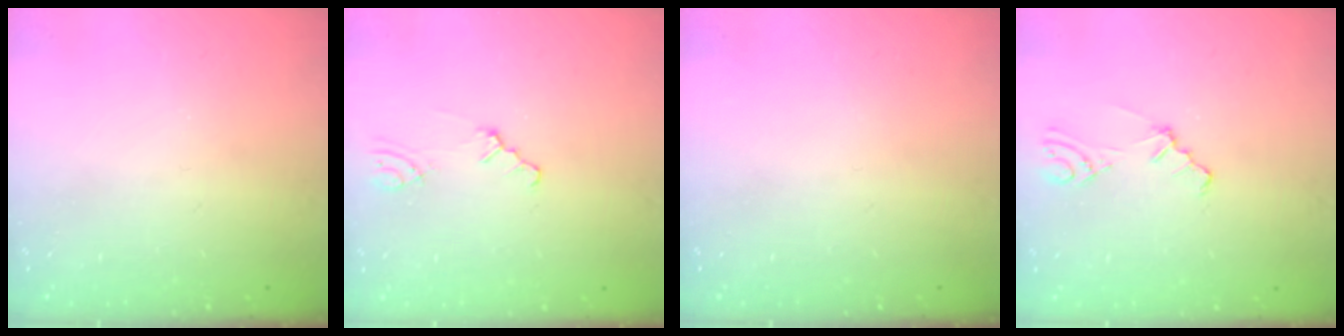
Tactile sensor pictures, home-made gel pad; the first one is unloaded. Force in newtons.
{"total": 1.1, "press": 1.1, "slide": 0.3}
{"total": 0.0}
{"total": 2.8, "press": 2.8, "slide": 0.7}